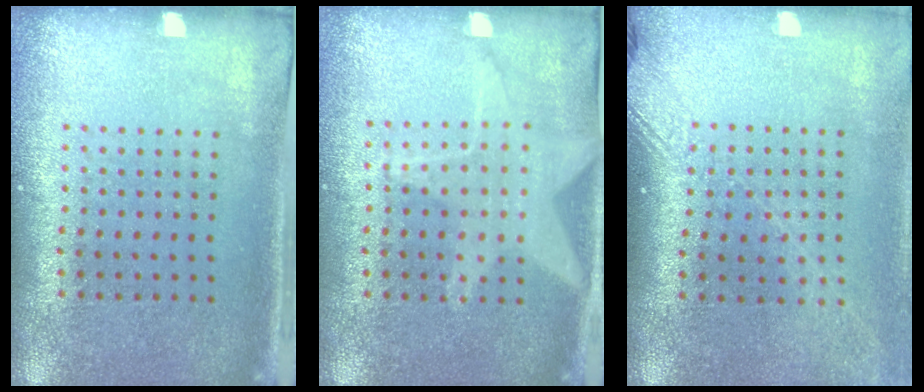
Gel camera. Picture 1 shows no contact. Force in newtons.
{"total": 1.3, "press": 1.3, "slide": 0.3}
{"total": 1.8, "press": 1.4, "slide": 1.2}